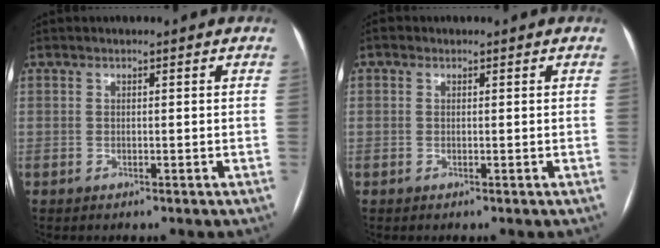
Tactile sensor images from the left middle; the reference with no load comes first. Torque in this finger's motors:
{"motor_torque": [-0.08, 0.09, 0.13, -0.01]}